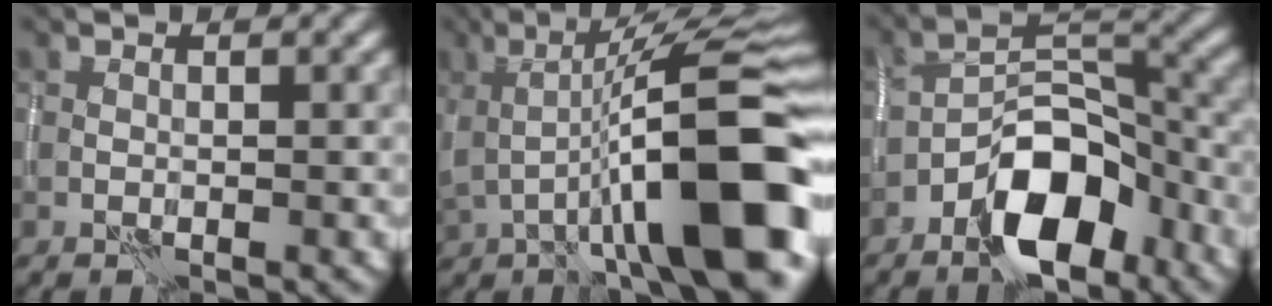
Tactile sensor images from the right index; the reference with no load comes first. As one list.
[{"total": 12.9, "force": [-1.6, 3.3, 12.3], "torque": [-0.182, 0.014, -0.029]}, {"total": 8.6, "force": [-4.8, 4.2, 5.8], "torque": [-0.078, 0.017, -0.089]}]